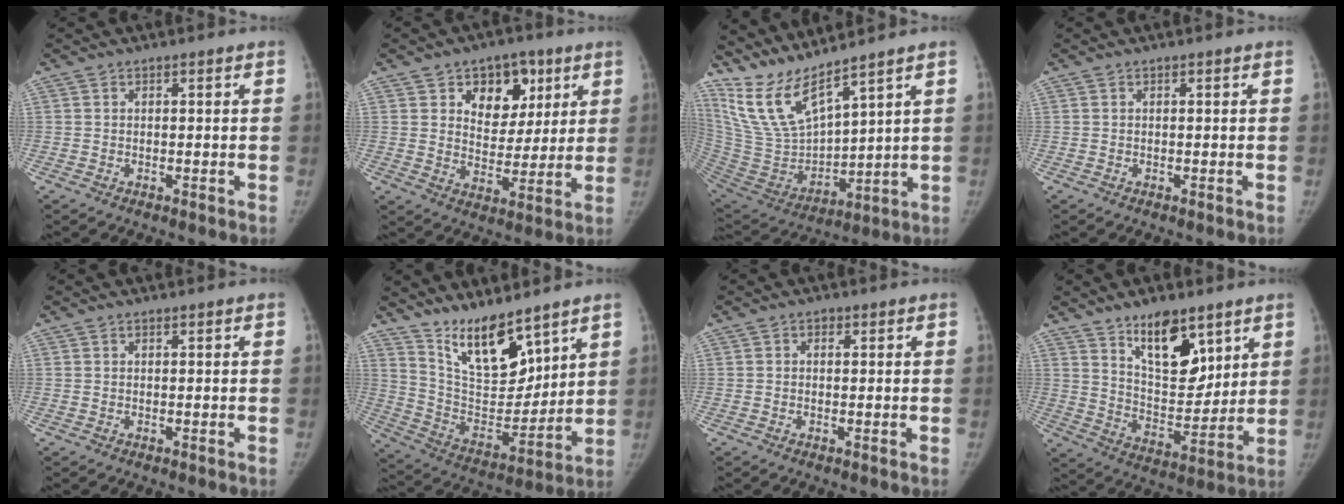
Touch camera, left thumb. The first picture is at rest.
{"total": 11.6, "force": [5.2, 8.4, 6.1], "torque": [-0.040, -0.021, 0.081]}
{"total": 13.8, "force": [11.5, 2.0, 7.2], "torque": [-0.135, -0.072, 0.253]}
{"total": 0.0}
{"total": 0.0}
{"total": 15.1, "force": [11.0, 5.7, 8.6], "torque": [-0.105, -0.079, 0.213]}
{"total": 1.0, "force": [0.2, 0.8, 0.5], "torque": [-0.002, 0.002, -0.001]}
{"total": 14.4, "force": [8.7, 7.0, 9.1], "torque": [-0.101, -0.063, 0.155]}